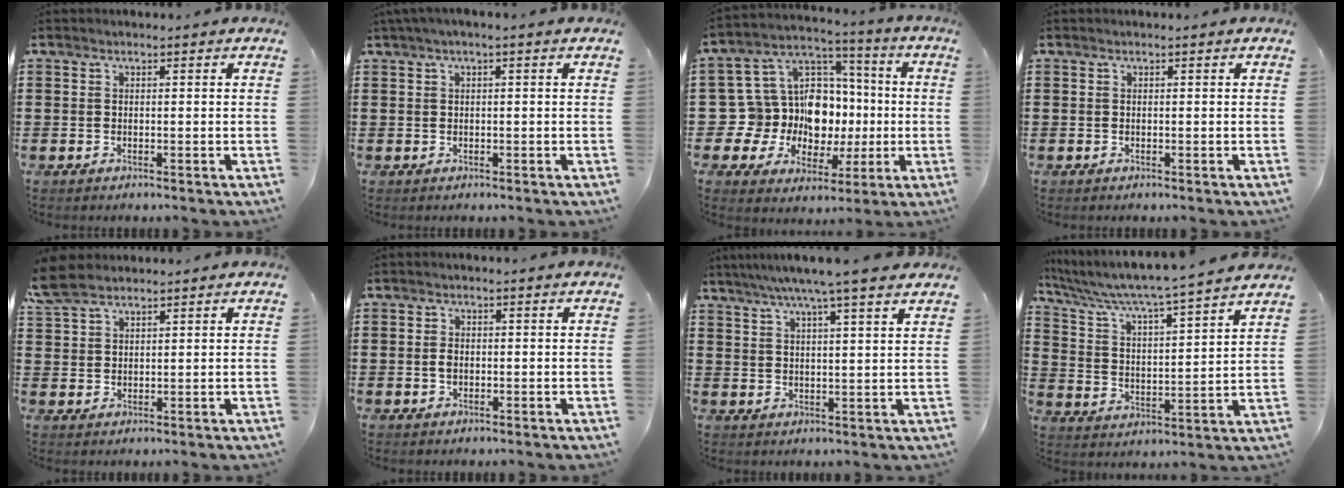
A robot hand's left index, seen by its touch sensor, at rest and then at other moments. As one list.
[{"total": 1.2, "force": [0.1, 0.0, 1.2], "torque": [-0.018, -0.004, 0.002]}, {"total": 13.2, "force": [-0.4, 12.2, 5.0], "torque": [-0.130, -0.018, 0.006]}, {"total": 0.0}, {"total": 5.3, "force": [4.1, 2.3, 2.5], "torque": [-0.062, 0.004, 0.080]}, {"total": 1.6, "force": [-0.1, 0.9, 1.3], "torque": [-0.027, 0.004, -0.002]}, {"total": 6.0, "force": [4.8, -0.7, 3.6], "torque": [-0.083, -0.015, 0.080]}, {"total": 5.8, "force": [5.2, -0.6, 2.4], "torque": [-0.071, -0.044, 0.079]}]